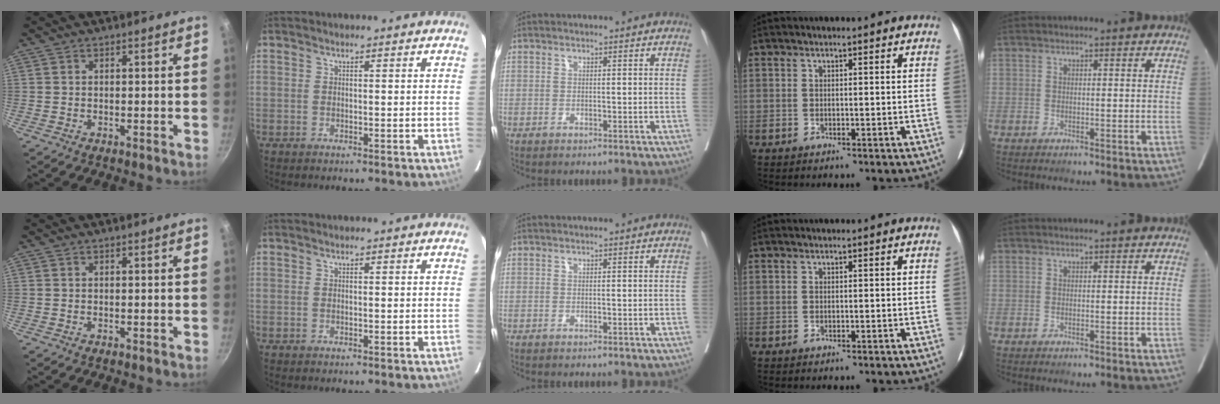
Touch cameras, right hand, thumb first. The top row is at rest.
{}